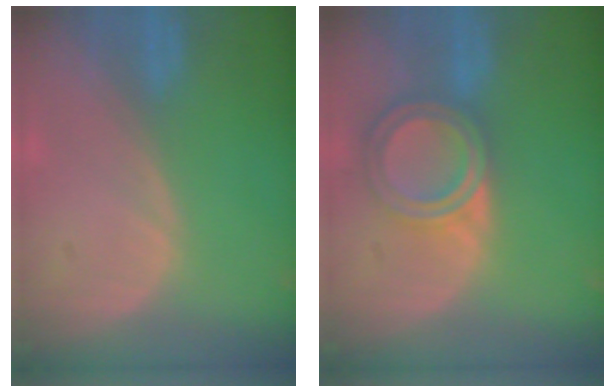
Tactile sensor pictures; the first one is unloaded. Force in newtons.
{"total": 6.9, "press": 6.1, "slide": 3.1}